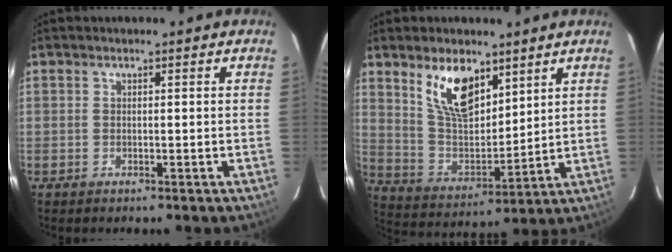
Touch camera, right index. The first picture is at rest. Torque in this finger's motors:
{"motor_torque": [0.73, 0.69, 0.29, 0.10]}